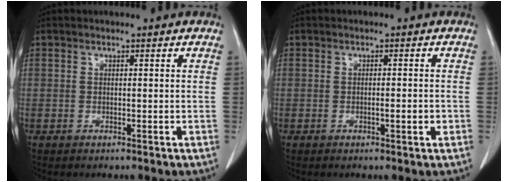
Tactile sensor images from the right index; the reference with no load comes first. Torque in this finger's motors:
{"motor_torque": [0.50, -0.35, 0.14, 0.03]}